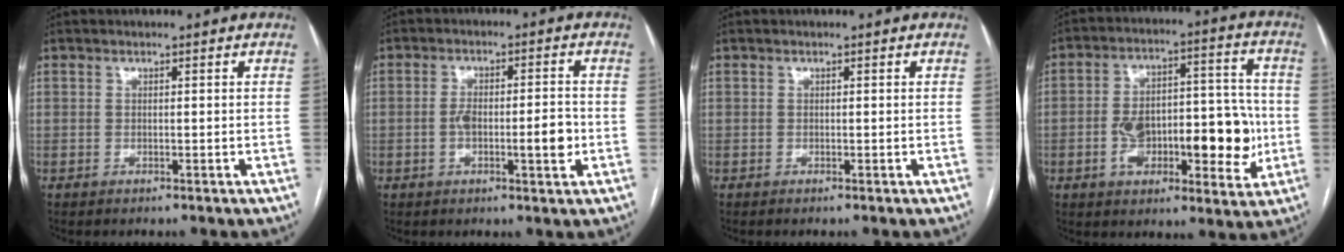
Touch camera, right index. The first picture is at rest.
{"total": 6.8, "force": [-1.3, 1.8, 6.4], "torque": [-0.110, 0.010, -0.019]}
{"total": 0.0}
{"total": 16.5, "force": [-3.3, 7.0, 14.5], "torque": [-0.219, 0.035, -0.043]}